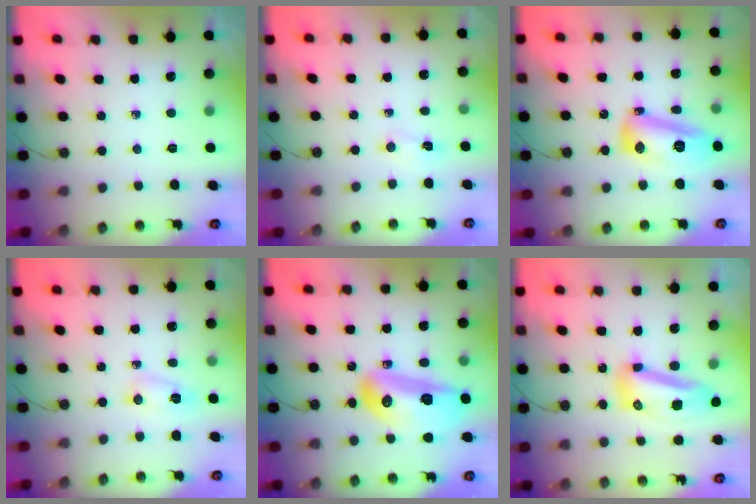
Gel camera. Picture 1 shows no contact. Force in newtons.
{"total": 4.0, "press": 1.2, "slide": 3.8}
{"total": 17.1, "press": 17.0, "slide": 1.4}
{"total": 3.0, "press": 2.9, "slide": 0.6}
{"total": 27.5, "press": 21.3, "slide": 17.4}
{"total": 12.3, "press": 12.2, "slide": 1.3}